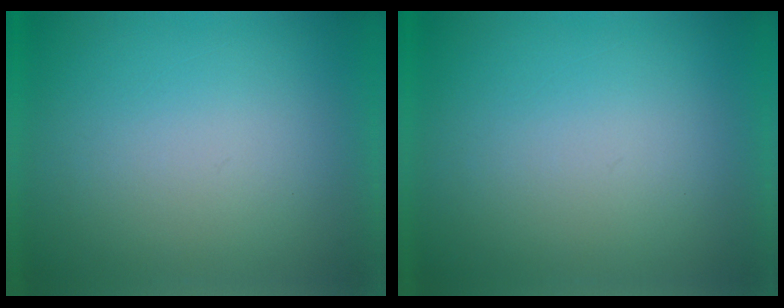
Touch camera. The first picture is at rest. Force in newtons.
{"total": 1.2}